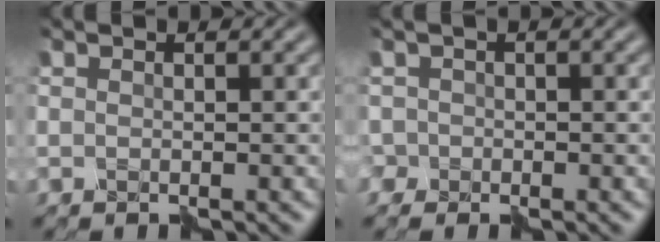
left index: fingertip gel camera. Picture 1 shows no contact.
{"total": 1.5, "force": [-0.9, 1.2, 0.0], "torque": [0.001, 0.000, -0.017]}